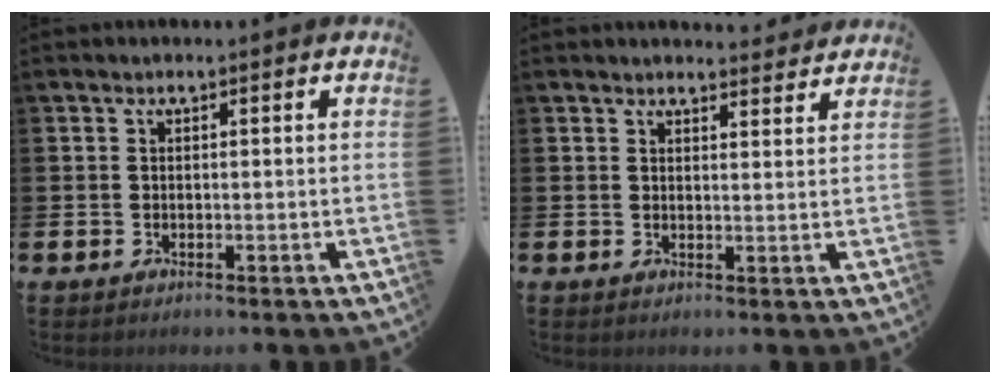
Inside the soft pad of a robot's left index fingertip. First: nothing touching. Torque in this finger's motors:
{"motor_torque": [0.48, -1.66, 0.40, 0.08]}